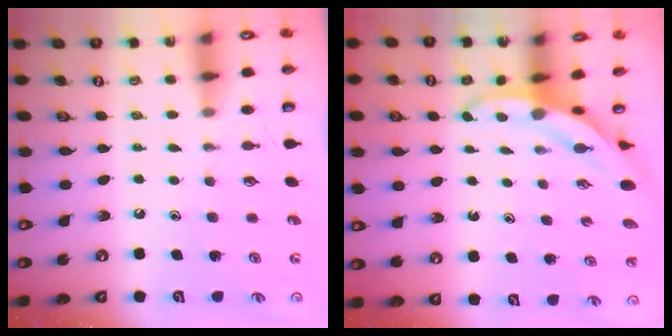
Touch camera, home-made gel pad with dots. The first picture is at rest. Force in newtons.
{"total": 3.8, "press": 3.8, "slide": 0.2}